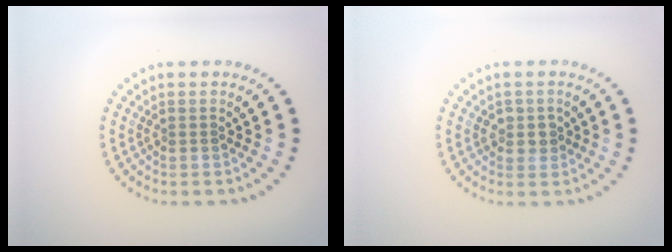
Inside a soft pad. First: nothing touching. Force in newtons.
{"total": 1.7, "press": 1.5, "slide": 0.9}